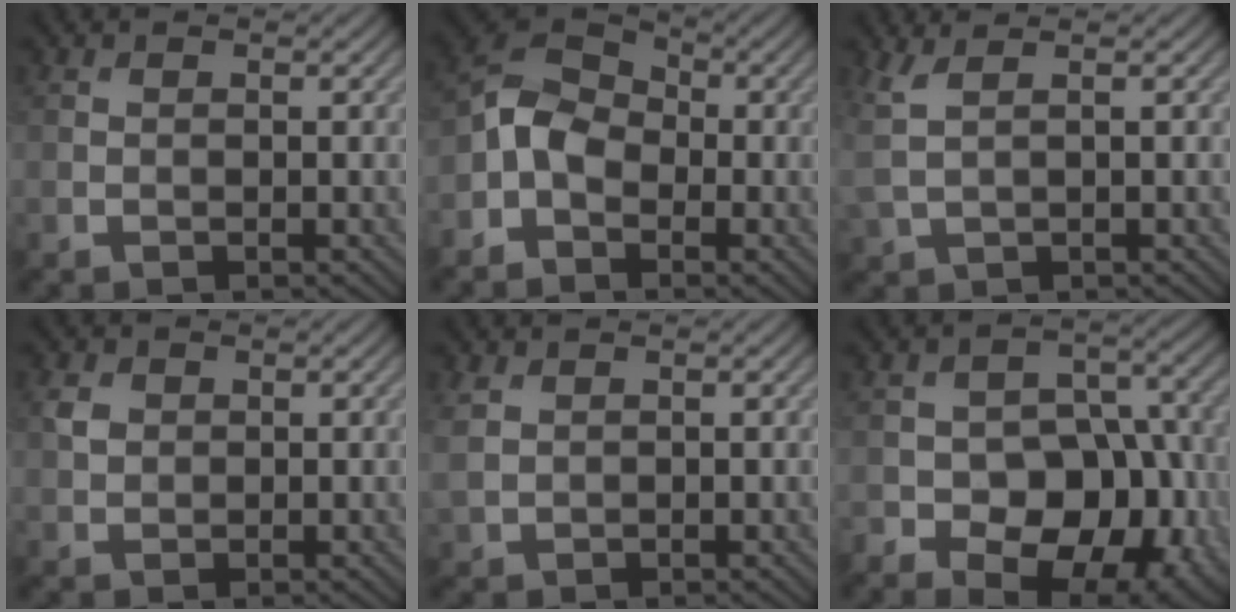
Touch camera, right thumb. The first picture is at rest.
{"total": 5.9, "force": [-2.1, 4.3, 3.5], "torque": [-0.077, 0.010, -0.059]}
{"total": 3.3, "force": [1.7, 1.0, 2.7], "torque": [-0.069, 0.008, 0.037]}
{"total": 1.9, "force": [0.6, 1.6, 0.8], "torque": [-0.022, 0.001, 0.010]}
{"total": 2.3, "force": [1.1, 1.6, 1.3], "torque": [-0.040, 0.001, 0.026]}
{"total": 12.4, "force": [-4.7, 8.2, 8.1], "torque": [-0.125, -0.004, -0.066]}